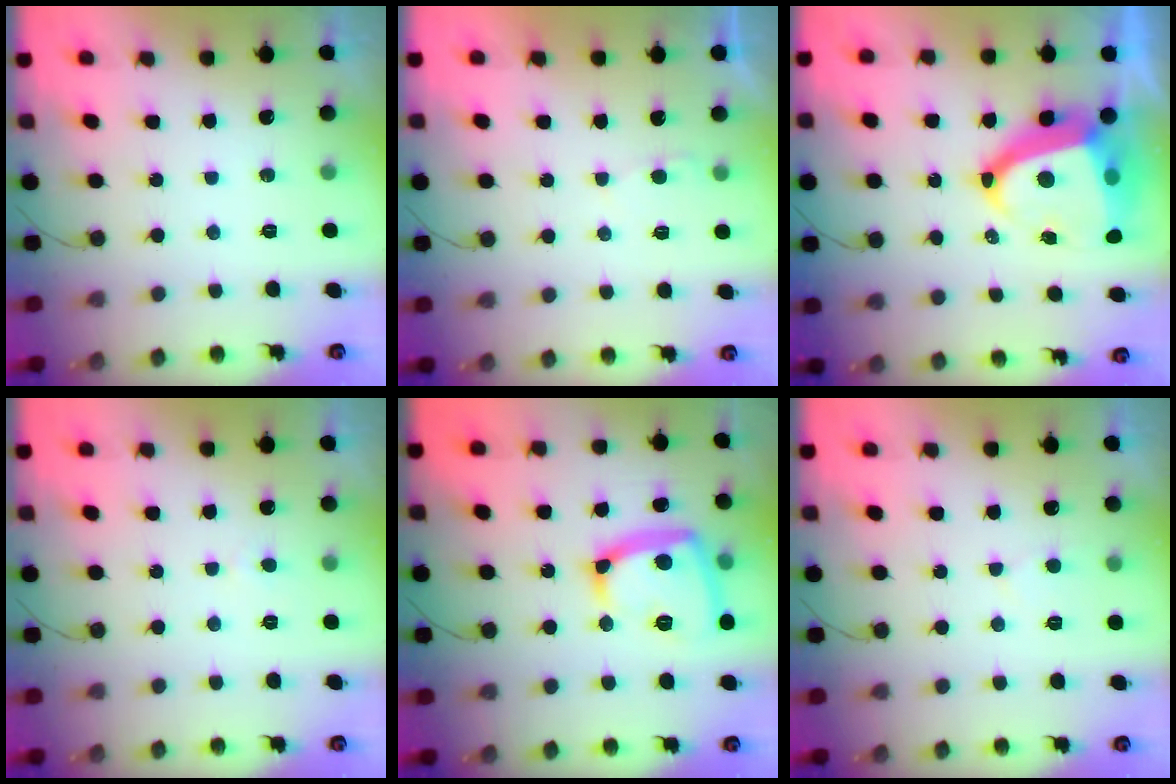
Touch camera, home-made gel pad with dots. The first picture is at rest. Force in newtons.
{"total": 2.2, "press": 2.2, "slide": 0.2}
{"total": 17.8, "press": 17.7, "slide": 2.1}
{"total": 2.0, "press": 2.0, "slide": 0.2}
{"total": 16.1, "press": 16.0, "slide": 1.6}
{"total": 2.6, "press": 2.5, "slide": 0.3}